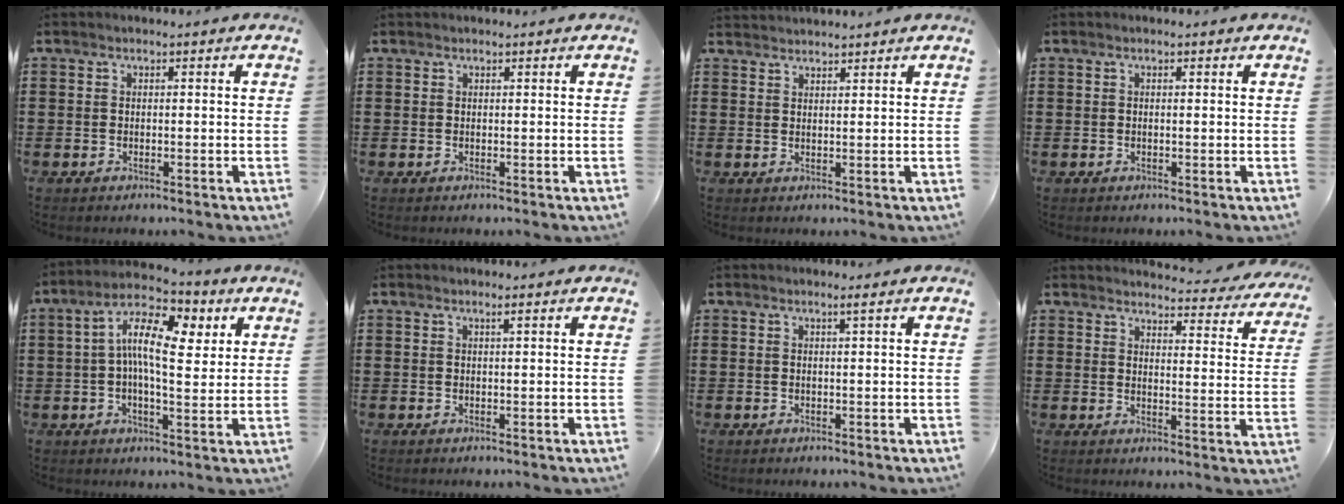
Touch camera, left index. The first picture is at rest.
{"total": 0.0}
{"total": 1.8, "force": [1.8, -0.1, -0.1], "torque": [-0.002, 0.001, 0.035]}
{"total": 0.6, "force": [0.2, 0.1, 0.5], "torque": [-0.011, 0.000, 0.005]}
{"total": 11.8, "force": [3.7, 4.9, 10.1], "torque": [-0.182, 0.000, 0.062]}
{"total": 0.6, "force": [0.3, 0.0, 0.5], "torque": [-0.010, -0.003, 0.006]}
{"total": 0.9, "force": [0.3, -0.2, 0.8], "torque": [-0.014, -0.003, 0.005]}
{"total": 3.7, "force": [3.6, 0.3, 0.9], "torque": [-0.019, -0.030, 0.057]}